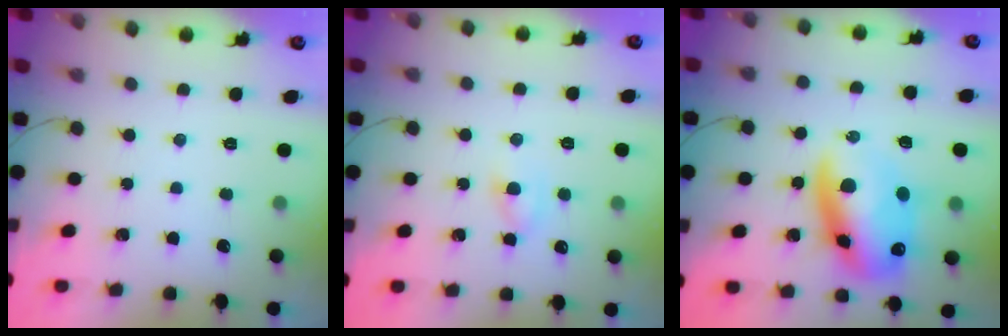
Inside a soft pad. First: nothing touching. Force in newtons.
{"total": 2.9, "press": 2.8, "slide": 0.9}
{"total": 14.5, "press": 14.2, "slide": 3.2}